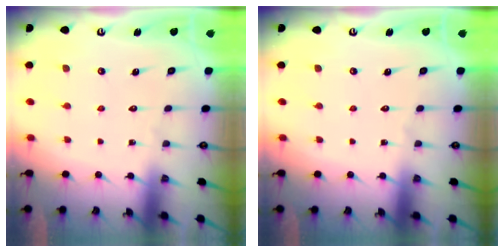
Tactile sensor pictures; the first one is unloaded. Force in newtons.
{"total": 0.0}